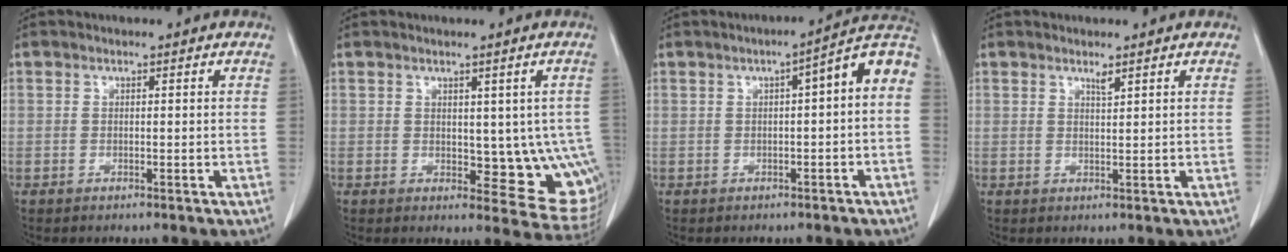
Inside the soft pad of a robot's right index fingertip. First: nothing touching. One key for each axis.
{"total": 8.9, "fx": 0.4, "fy": 4.7, "fz": 7.6, "tx": -0.065, "ty": -0.007, "tz": 0.014}
{"total": 7.2, "fx": 0.6, "fy": 1.1, "fz": 7.1, "tx": -0.092, "ty": 0.029, "tz": 0.000}
{"total": 1.1, "fx": 0.9, "fy": 0.0, "fz": 0.7, "tx": -0.013, "ty": -0.006, "tz": 0.017}